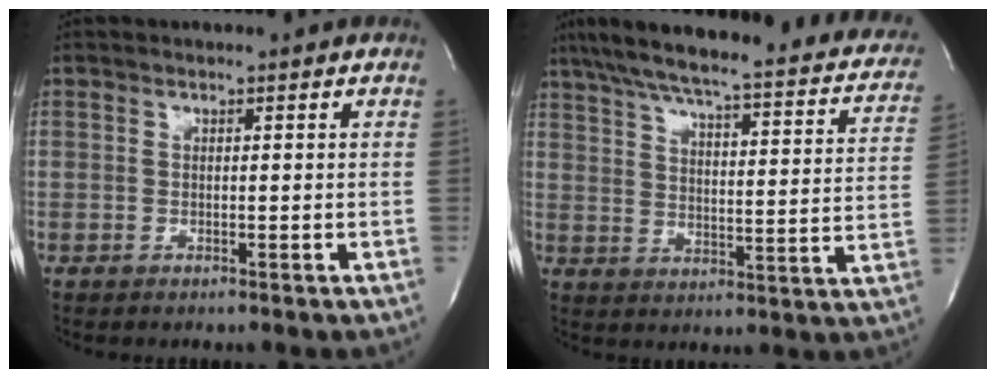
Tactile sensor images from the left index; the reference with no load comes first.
{"total": 30.0, "force": [24.6, 5.7, 16.2], "torque": [-0.249, -0.011, 0.299]}